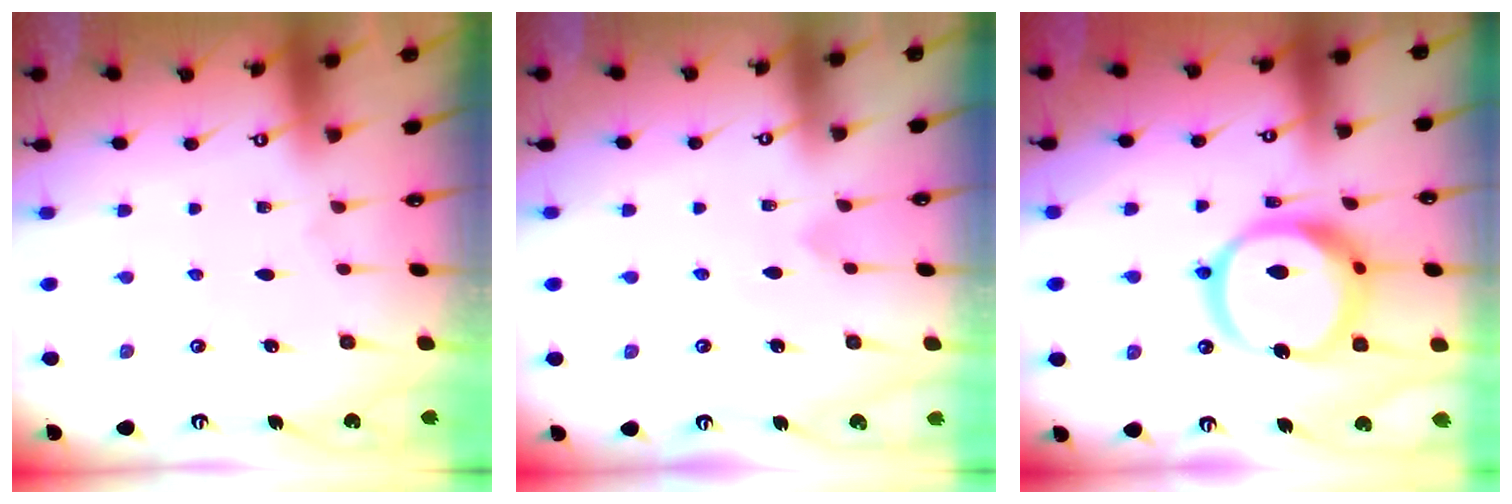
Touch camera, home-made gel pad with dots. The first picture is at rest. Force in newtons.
{"total": 2.3, "press": 2.3, "slide": 0.2}
{"total": 17.7, "press": 17.5, "slide": 2.5}